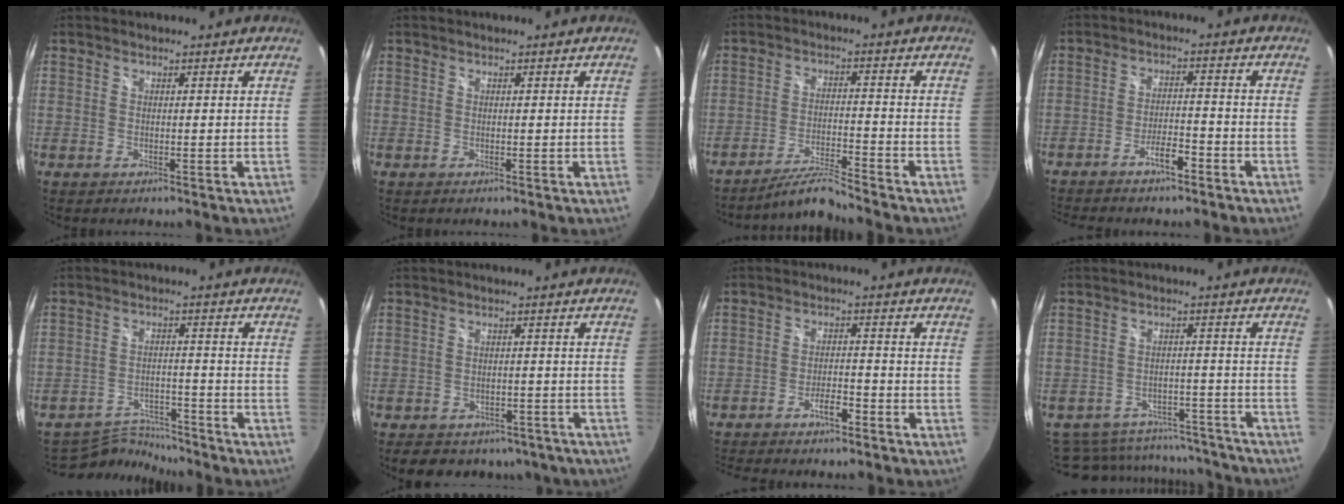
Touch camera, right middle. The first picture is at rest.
{"total": 0.0}
{"total": 6.5, "force": [-6.1, -1.7, 1.6], "torque": [-0.052, 0.008, -0.113]}
{"total": 5.5, "force": [-4.4, 1.1, 3.1], "torque": [-0.070, 0.007, -0.075]}
{"total": 7.1, "force": [-7.0, 0.8, 0.0], "torque": [-0.018, 0.006, -0.120]}
{"total": 13.9, "force": [-10.4, 7.5, 5.4], "torque": [-0.117, 0.003, -0.125]}
{"total": 5.9, "force": [-5.0, 1.2, 3.0], "torque": [-0.067, 0.004, -0.085]}
{"total": 18.5, "force": [-15.4, 8.3, 6.1], "torque": [-0.140, 0.023, -0.183]}